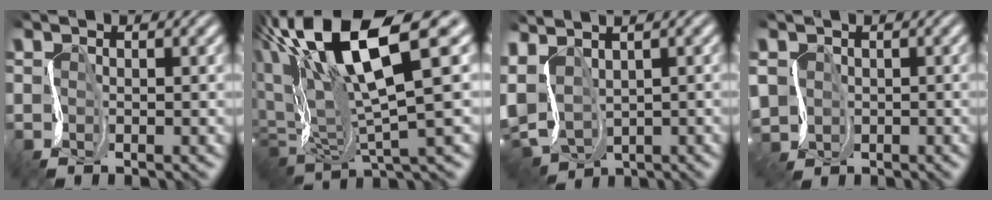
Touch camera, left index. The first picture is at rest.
{"total": 11.7, "force": [5.0, 3.1, 10.1], "torque": [-0.186, 0.019, 0.092]}
{"total": 5.9, "force": [-0.1, 4.1, 4.3], "torque": [-0.111, 0.005, 0.029]}
{"total": 4.0, "force": [-0.6, 3.9, 0.6], "torque": [-0.039, -0.005, -0.008]}